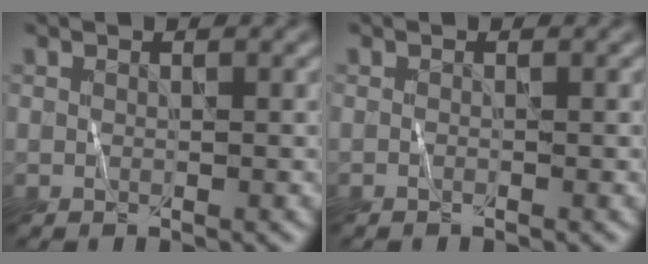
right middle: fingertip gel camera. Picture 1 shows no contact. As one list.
[{"total": 0.0}]